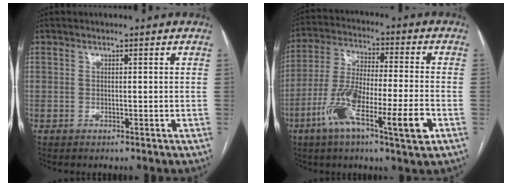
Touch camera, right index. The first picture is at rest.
{"total": 14.9, "force": [-6.4, 1.9, 13.3], "torque": [-0.253, -0.006, -0.111]}